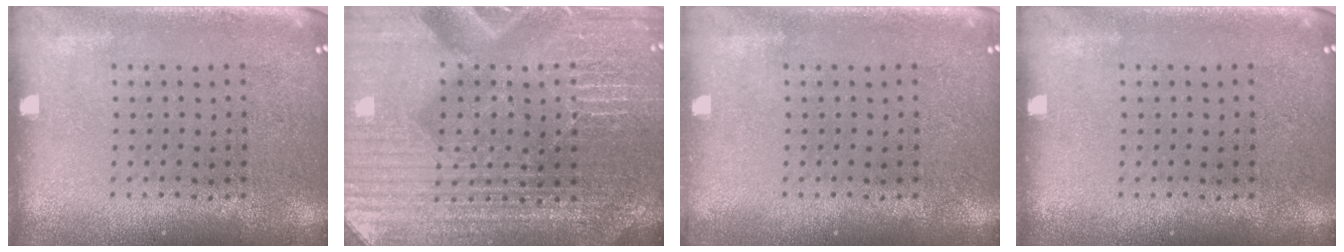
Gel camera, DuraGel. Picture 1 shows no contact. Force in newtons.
{"total": 5.2, "press": 4.8, "slide": 1.8}
{"total": 0.5, "press": 0.5, "slide": 0.2}
{"total": 0.0}